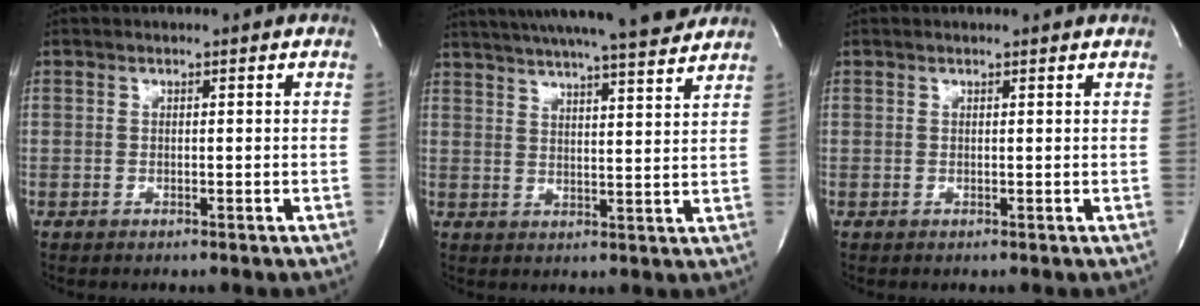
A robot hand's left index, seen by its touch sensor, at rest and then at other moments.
{"total": 19.5, "force": [17.3, 0.6, 8.8], "torque": [-0.146, -0.007, 0.236]}
{"total": 1.5, "force": [1.4, 0.1, 0.5], "torque": [-0.009, 0.009, 0.011]}